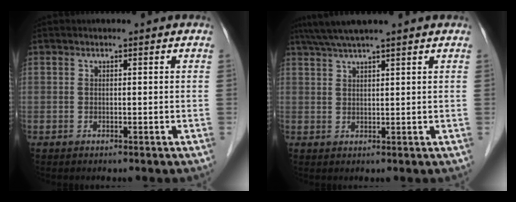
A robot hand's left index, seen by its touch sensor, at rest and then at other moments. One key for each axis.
{"total": 6.4, "fx": 5.3, "fy": -0.7, "fz": 3.6, "tx": -0.064, "ty": 0.033, "tz": 0.089}